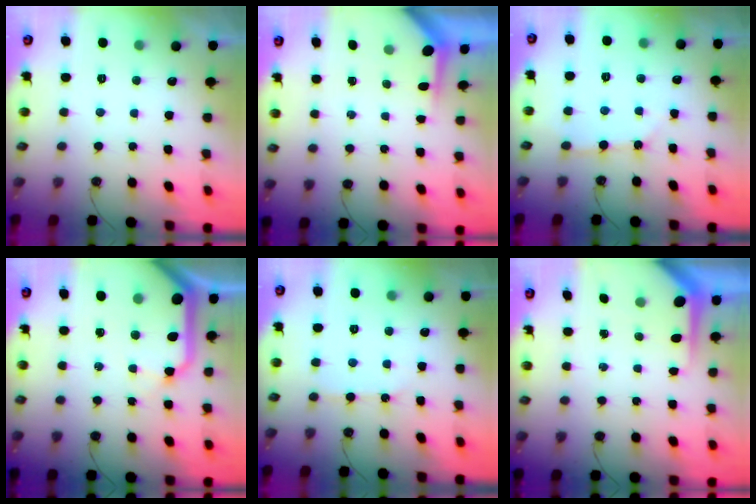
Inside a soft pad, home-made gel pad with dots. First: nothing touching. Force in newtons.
{"total": 3.8, "press": 3.8, "slide": 0.3}
{"total": 2.9, "press": 2.8, "slide": 0.4}
{"total": 17.2, "press": 17.0, "slide": 2.3}
{"total": 5.4, "press": 5.4, "slide": 0.3}
{"total": 6.0, "press": 5.9, "slide": 0.4}